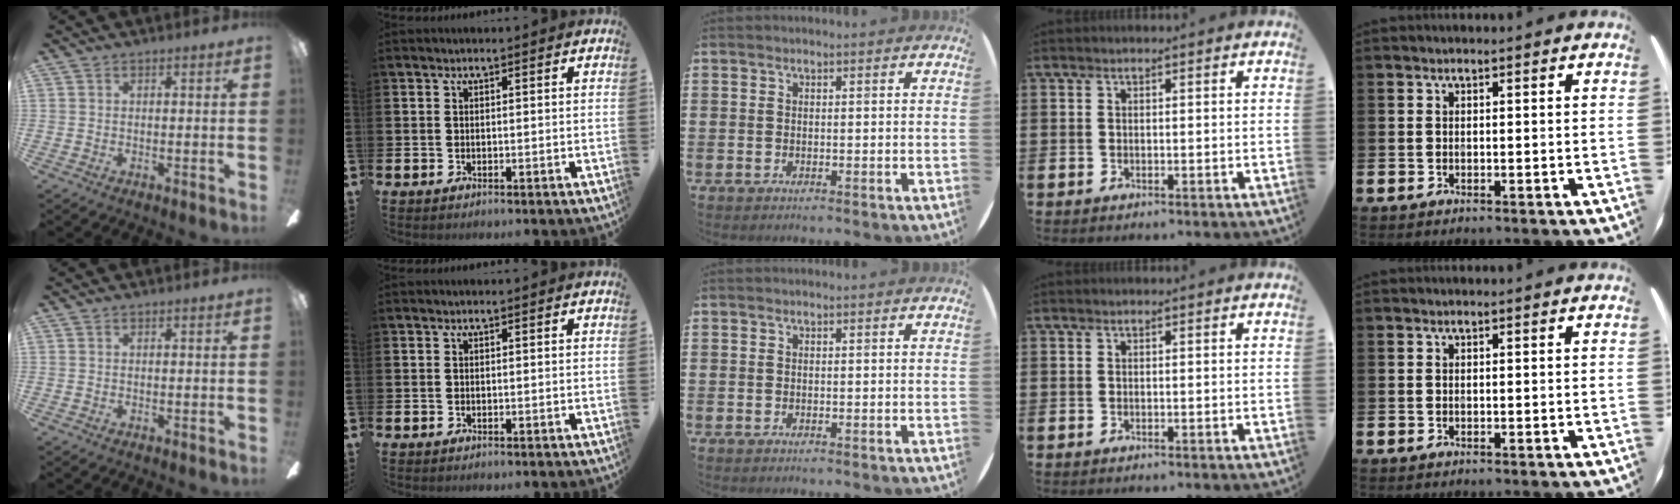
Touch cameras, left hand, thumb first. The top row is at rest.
{}